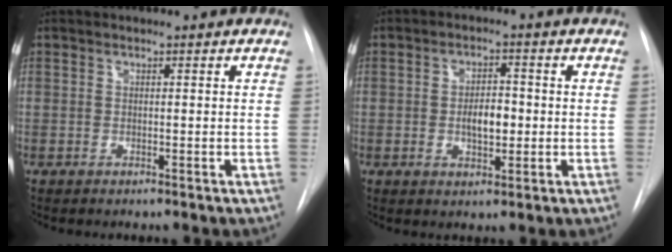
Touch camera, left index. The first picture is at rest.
{"total": 4.5, "force": [-1.2, 2.0, 3.8], "torque": [-0.060, -0.003, -0.015]}